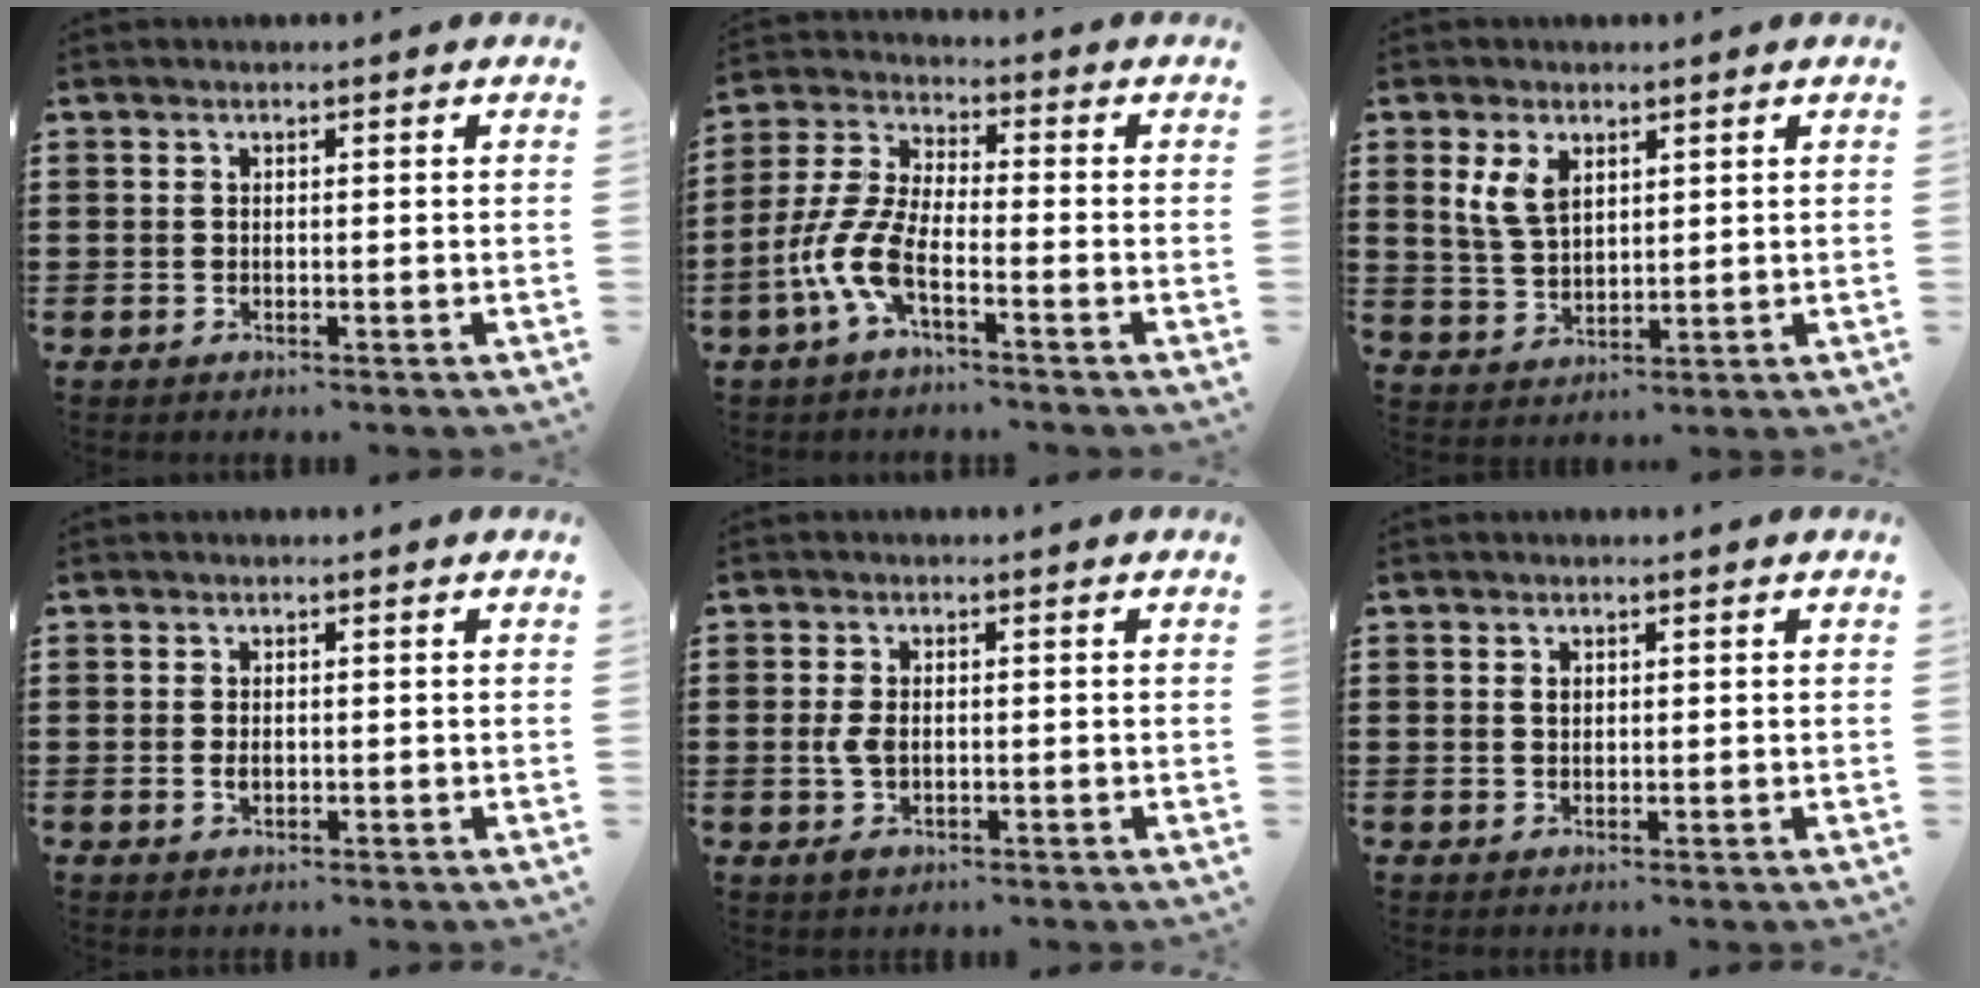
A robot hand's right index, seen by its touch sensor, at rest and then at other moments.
{"total": 7.7, "force": [-3.7, 2.2, 6.4], "torque": [-0.172, -0.021, -0.076]}
{"total": 5.3, "force": [2.5, 3.2, 3.4], "torque": [-0.086, 0.007, 0.043]}
{"total": 1.1, "force": [0.0, 0.7, 0.9], "torque": [-0.018, 0.004, -0.001]}
{"total": 3.1, "force": [-0.4, 1.8, 2.5], "torque": [-0.057, -0.002, -0.008]}
{"total": 1.0, "force": [0.3, 0.7, 0.6], "torque": [-0.015, 0.004, 0.006]}